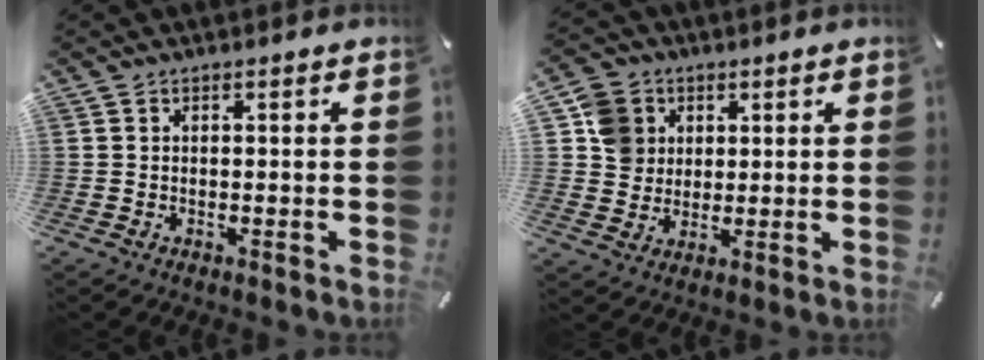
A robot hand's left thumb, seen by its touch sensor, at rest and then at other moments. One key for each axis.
{"total": 7.4, "fx": 2.1, "fy": 6.9, "fz": 1.9, "tx": -0.033, "ty": 0.008, "tz": 0.043}